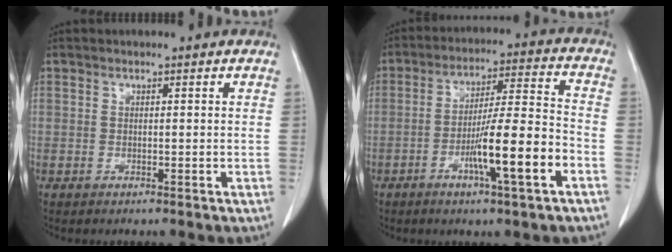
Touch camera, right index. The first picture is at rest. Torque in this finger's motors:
{"motor_torque": [1.79, -0.35, 0.87, 0.21]}